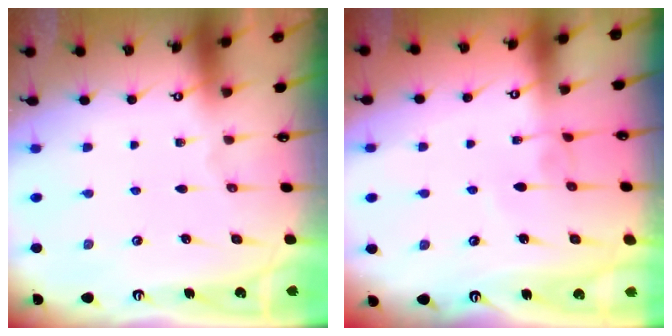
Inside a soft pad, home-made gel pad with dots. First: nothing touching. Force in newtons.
{"total": 2.4, "press": 2.4, "slide": 0.2}